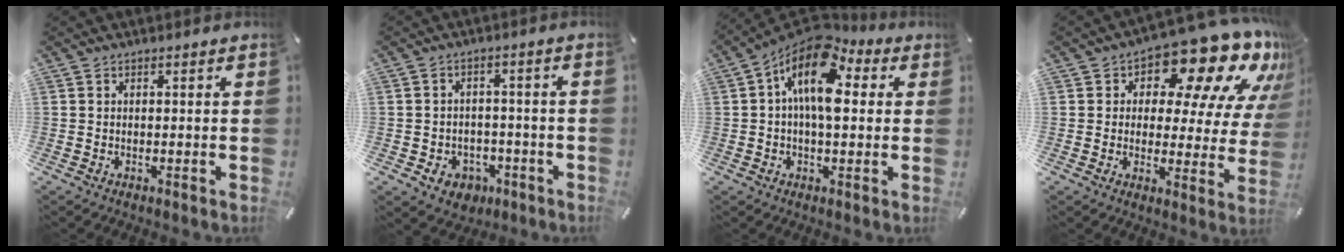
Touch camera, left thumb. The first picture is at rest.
{"total": 5.9, "force": [-2.4, 4.9, 2.1], "torque": [-0.034, 0.019, -0.040]}
{"total": 14.8, "force": [4.3, 7.7, 11.9], "torque": [-0.204, -0.029, 0.073]}
{"total": 16.6, "force": [11.3, 7.5, 9.5], "torque": [-0.137, -0.089, 0.186]}